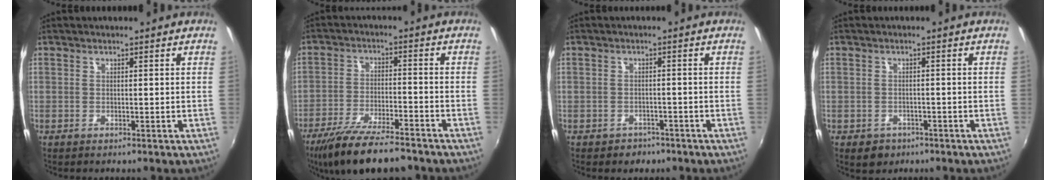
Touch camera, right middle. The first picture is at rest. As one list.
[{"total": 14.3, "force": [-11.7, 3.0, 7.7], "torque": [-0.164, -0.028, -0.197]}, {"total": 3.2, "force": [-2.1, 2.4, 0.4], "torque": [-0.016, -0.001, -0.029]}, {"total": 3.6, "force": [-1.9, 2.8, 1.2], "torque": [-0.029, -0.006, -0.023]}]